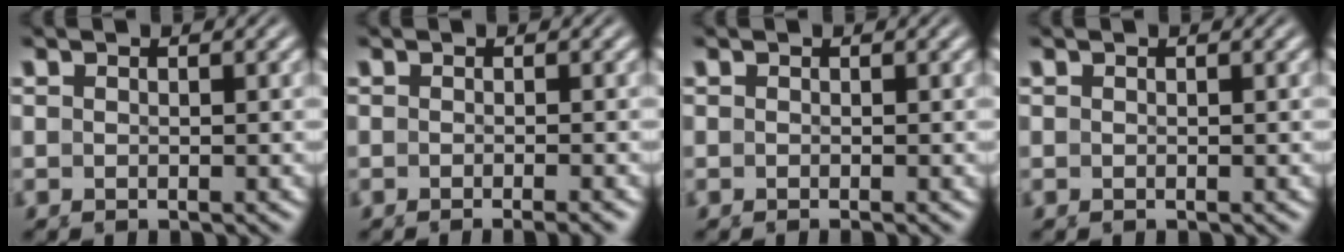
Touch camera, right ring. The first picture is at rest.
{"total": 2.0, "force": [-1.5, -0.1, 1.3], "torque": [-0.013, 0.005, -0.028]}
{"total": 0.6, "force": [-0.4, -0.1, 0.4], "torque": [-0.001, 0.003, -0.008]}
{"total": 0.0}